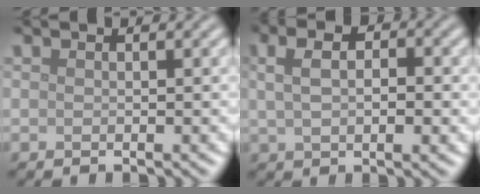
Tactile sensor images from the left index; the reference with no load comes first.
{"total": 5.1, "force": [1.2, 2.7, 4.2], "torque": [-0.067, 0.014, 0.017]}